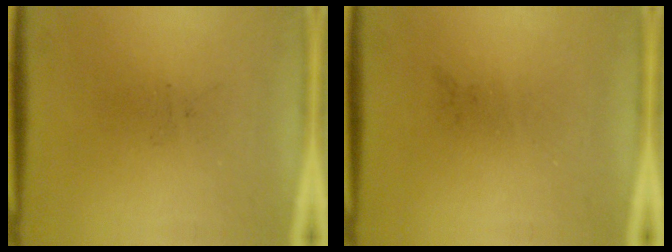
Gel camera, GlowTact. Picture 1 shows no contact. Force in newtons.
{"total": 0.0}